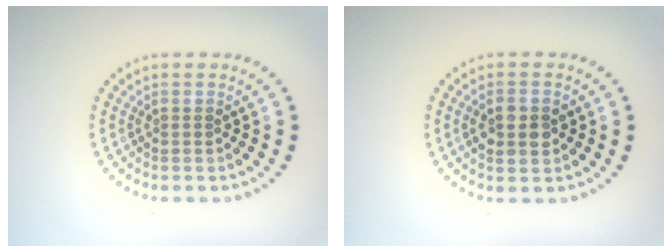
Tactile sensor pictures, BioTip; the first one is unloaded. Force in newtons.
{"total": 2.9, "press": 2.9, "slide": 0.1}